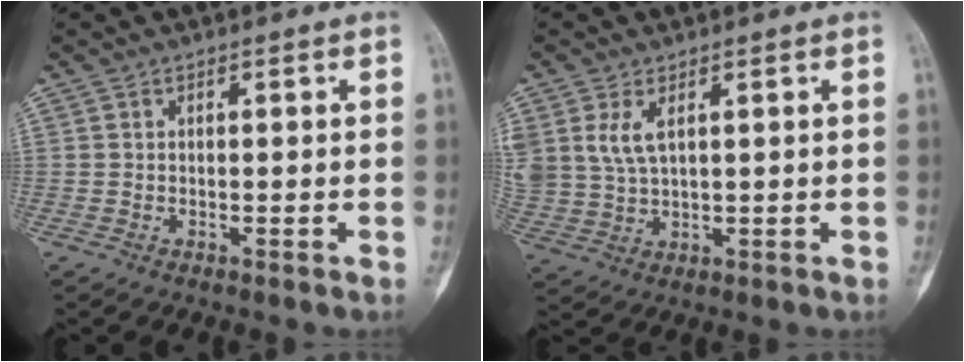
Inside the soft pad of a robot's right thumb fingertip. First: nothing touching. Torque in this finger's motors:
{"motor_torque": [-0.18, 0.34, 0.17, 0.09, 0.18]}